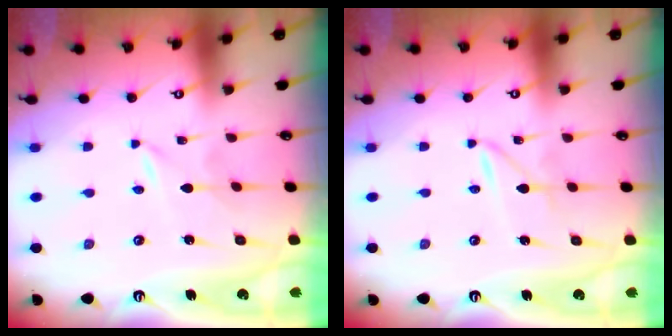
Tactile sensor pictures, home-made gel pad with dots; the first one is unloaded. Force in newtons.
{"total": 1.6, "press": 1.5, "slide": 0.2}